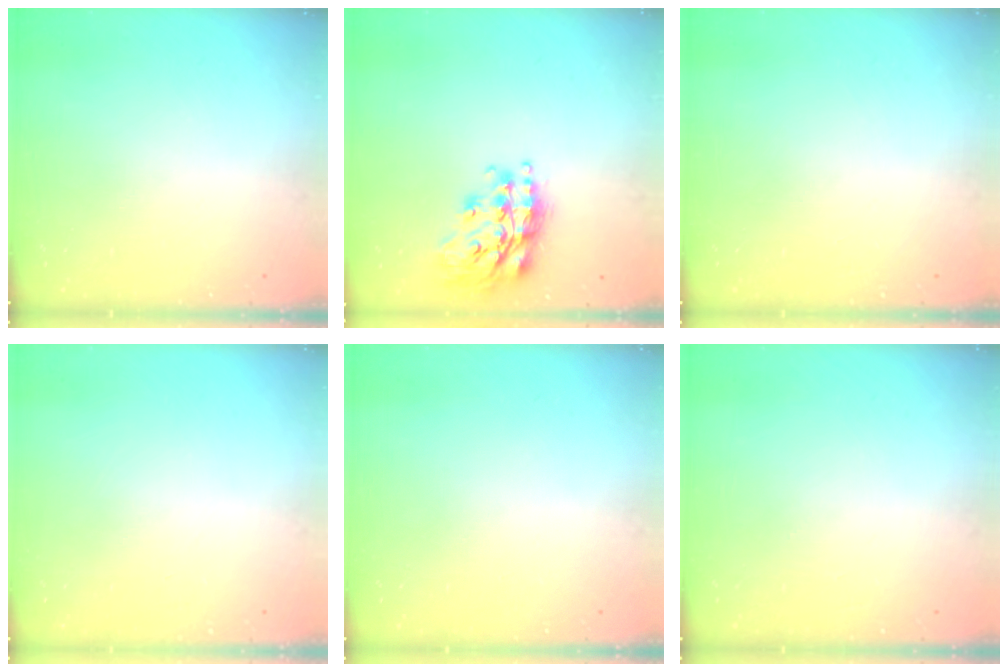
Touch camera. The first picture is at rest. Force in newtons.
{"total": 18.0, "press": 17.9, "slide": 1.6}
{"total": 0.0}
{"total": 0.0}
{"total": 0.0}
{"total": 0.0}